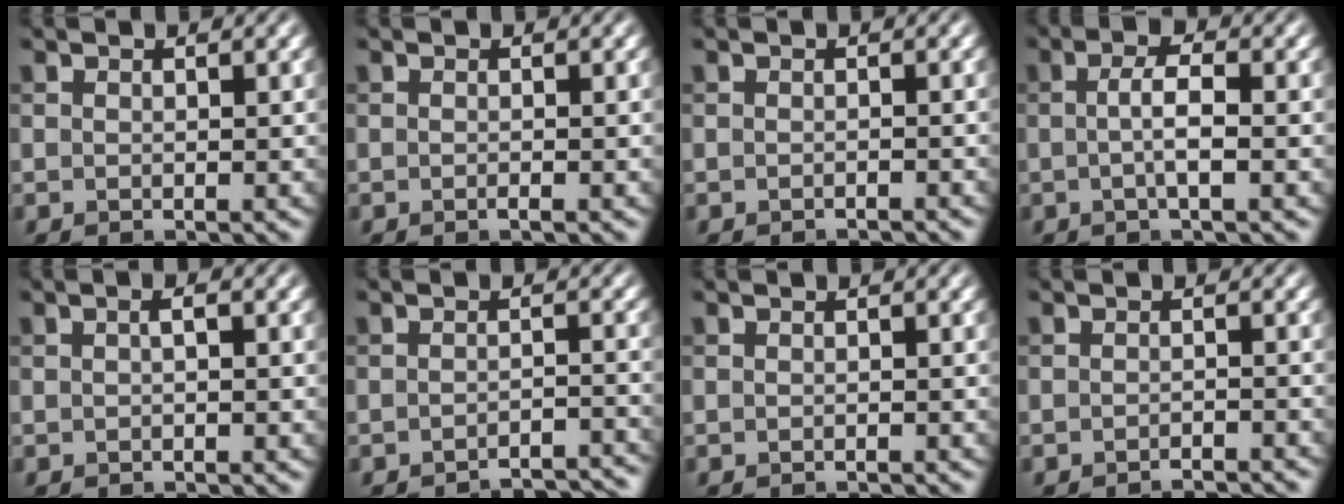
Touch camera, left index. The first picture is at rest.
{"total": 0.5, "force": [-0.2, 0.0, 0.5], "torque": [-0.007, -0.002, -0.006]}
{"total": 1.0, "force": [-1.0, 0.1, 0.2], "torque": [0.001, 0.000, -0.017]}
{"total": 2.7, "force": [-0.1, 0.5, 2.7], "torque": [-0.048, 0.003, -0.005]}
{"total": 0.9, "force": [0.0, 0.2, 0.9], "torque": [-0.017, 0.003, 0.001]}
{"total": 4.2, "force": [-4.0, 0.4, 0.9], "torque": [-0.006, 0.003, -0.052]}
{"total": 0.6, "force": [-0.6, 0.1, 0.2], "torque": [0.000, 0.001, -0.010]}
{"total": 1.9, "force": [-1.7, 0.2, 0.6], "torque": [0.004, 0.006, -0.027]}